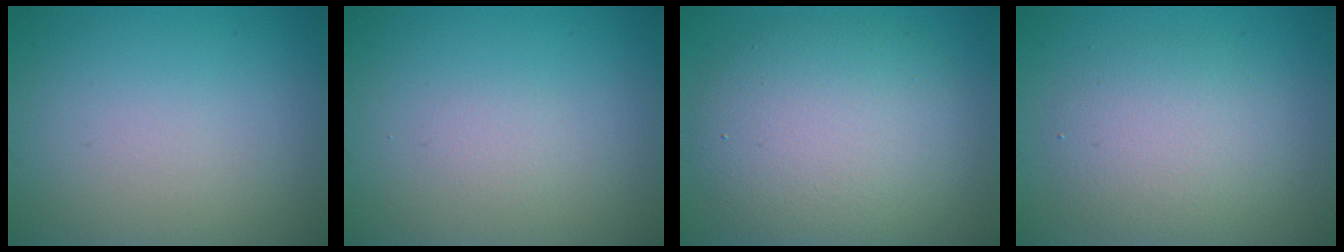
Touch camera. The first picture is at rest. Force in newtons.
{"total": 0.7, "press": 0.7, "slide": 0.1}
{"total": 8.6, "press": 8.6, "slide": 0.2}
{"total": 4.0, "press": 4.0, "slide": 0.3}